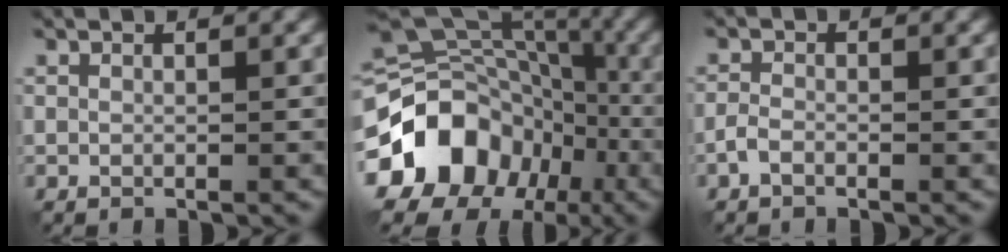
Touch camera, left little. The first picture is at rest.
{"total": 18.1, "force": [-7.3, 14.8, 7.6], "torque": [-0.158, -0.016, -0.145]}
{"total": 1.2, "force": [-0.8, 0.6, 0.7], "torque": [-0.015, 0.003, -0.021]}